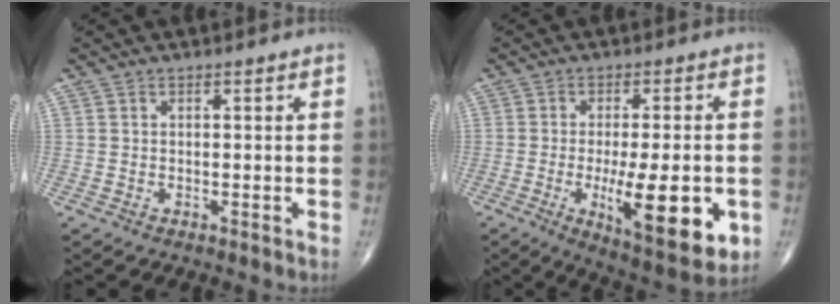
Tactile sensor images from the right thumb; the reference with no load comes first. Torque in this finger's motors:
{"motor_torque": [1.57, 2.62, 0.29, -0.17, 0.33]}